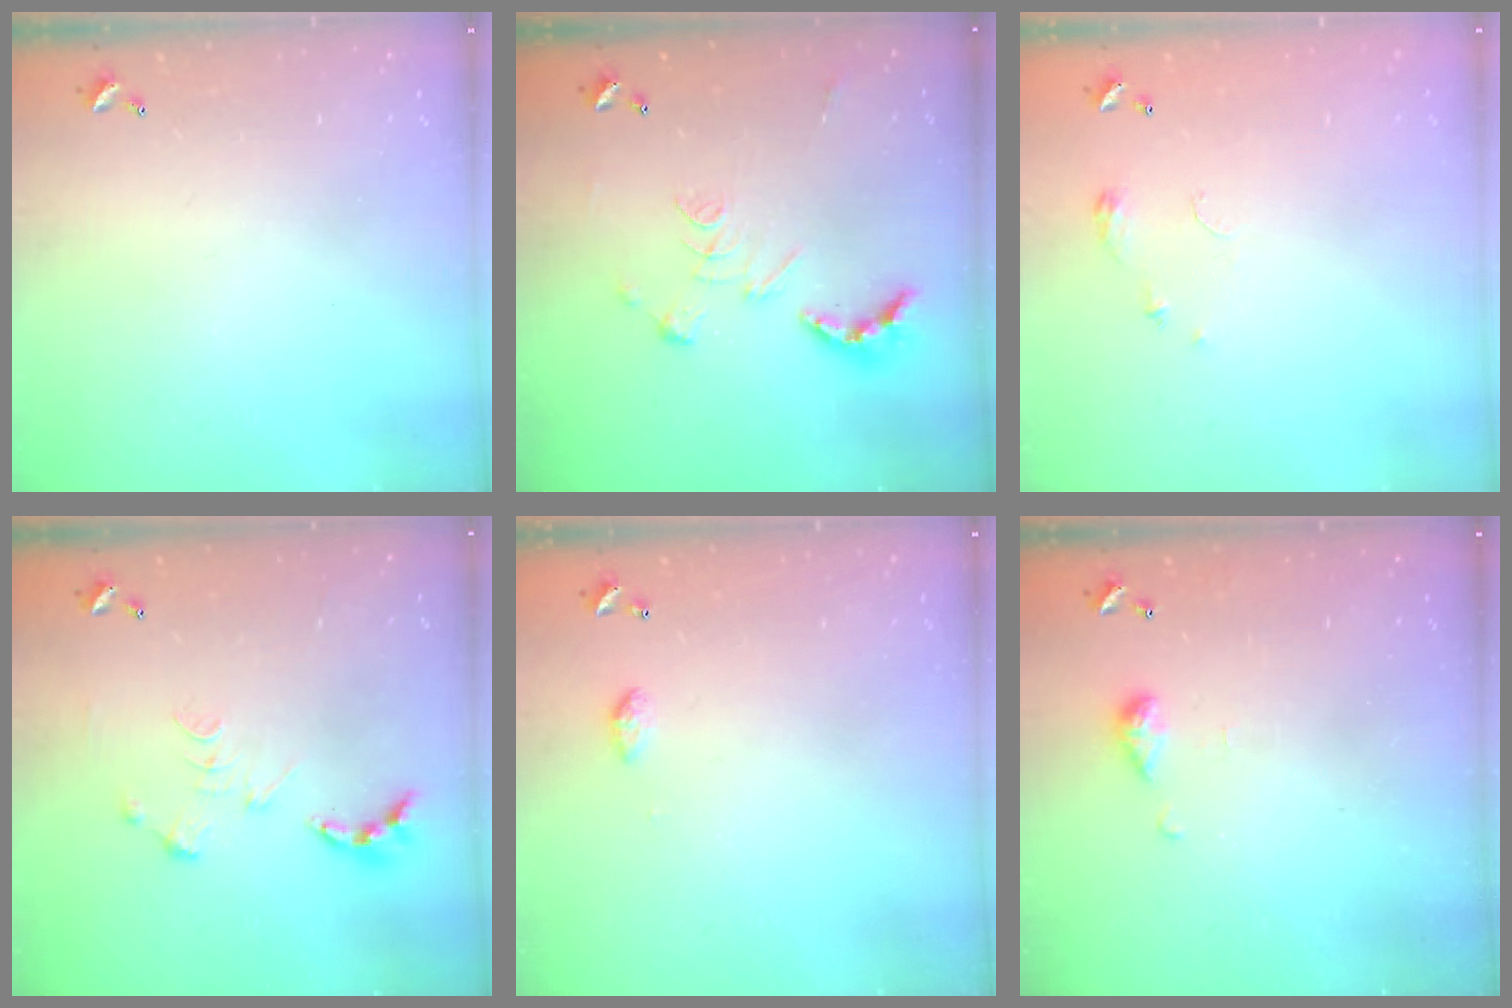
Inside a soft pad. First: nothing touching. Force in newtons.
{"total": 2.5, "press": 2.0, "slide": 1.5}
{"total": 4.5, "press": 4.5, "slide": 0.6}
{"total": 0.0}
{"total": 4.1, "press": 4.1, "slide": 0.6}
{"total": 5.6, "press": 5.5, "slide": 0.7}